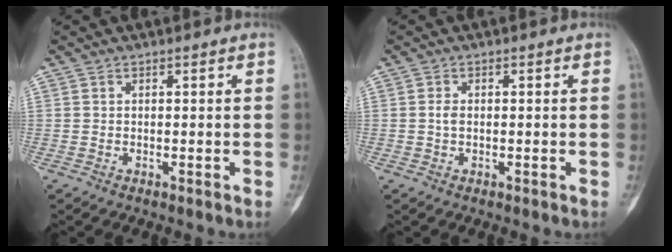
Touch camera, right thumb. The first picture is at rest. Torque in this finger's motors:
{"motor_torque": [0.35, 0.17, 0.15, -0.14, 0.04]}